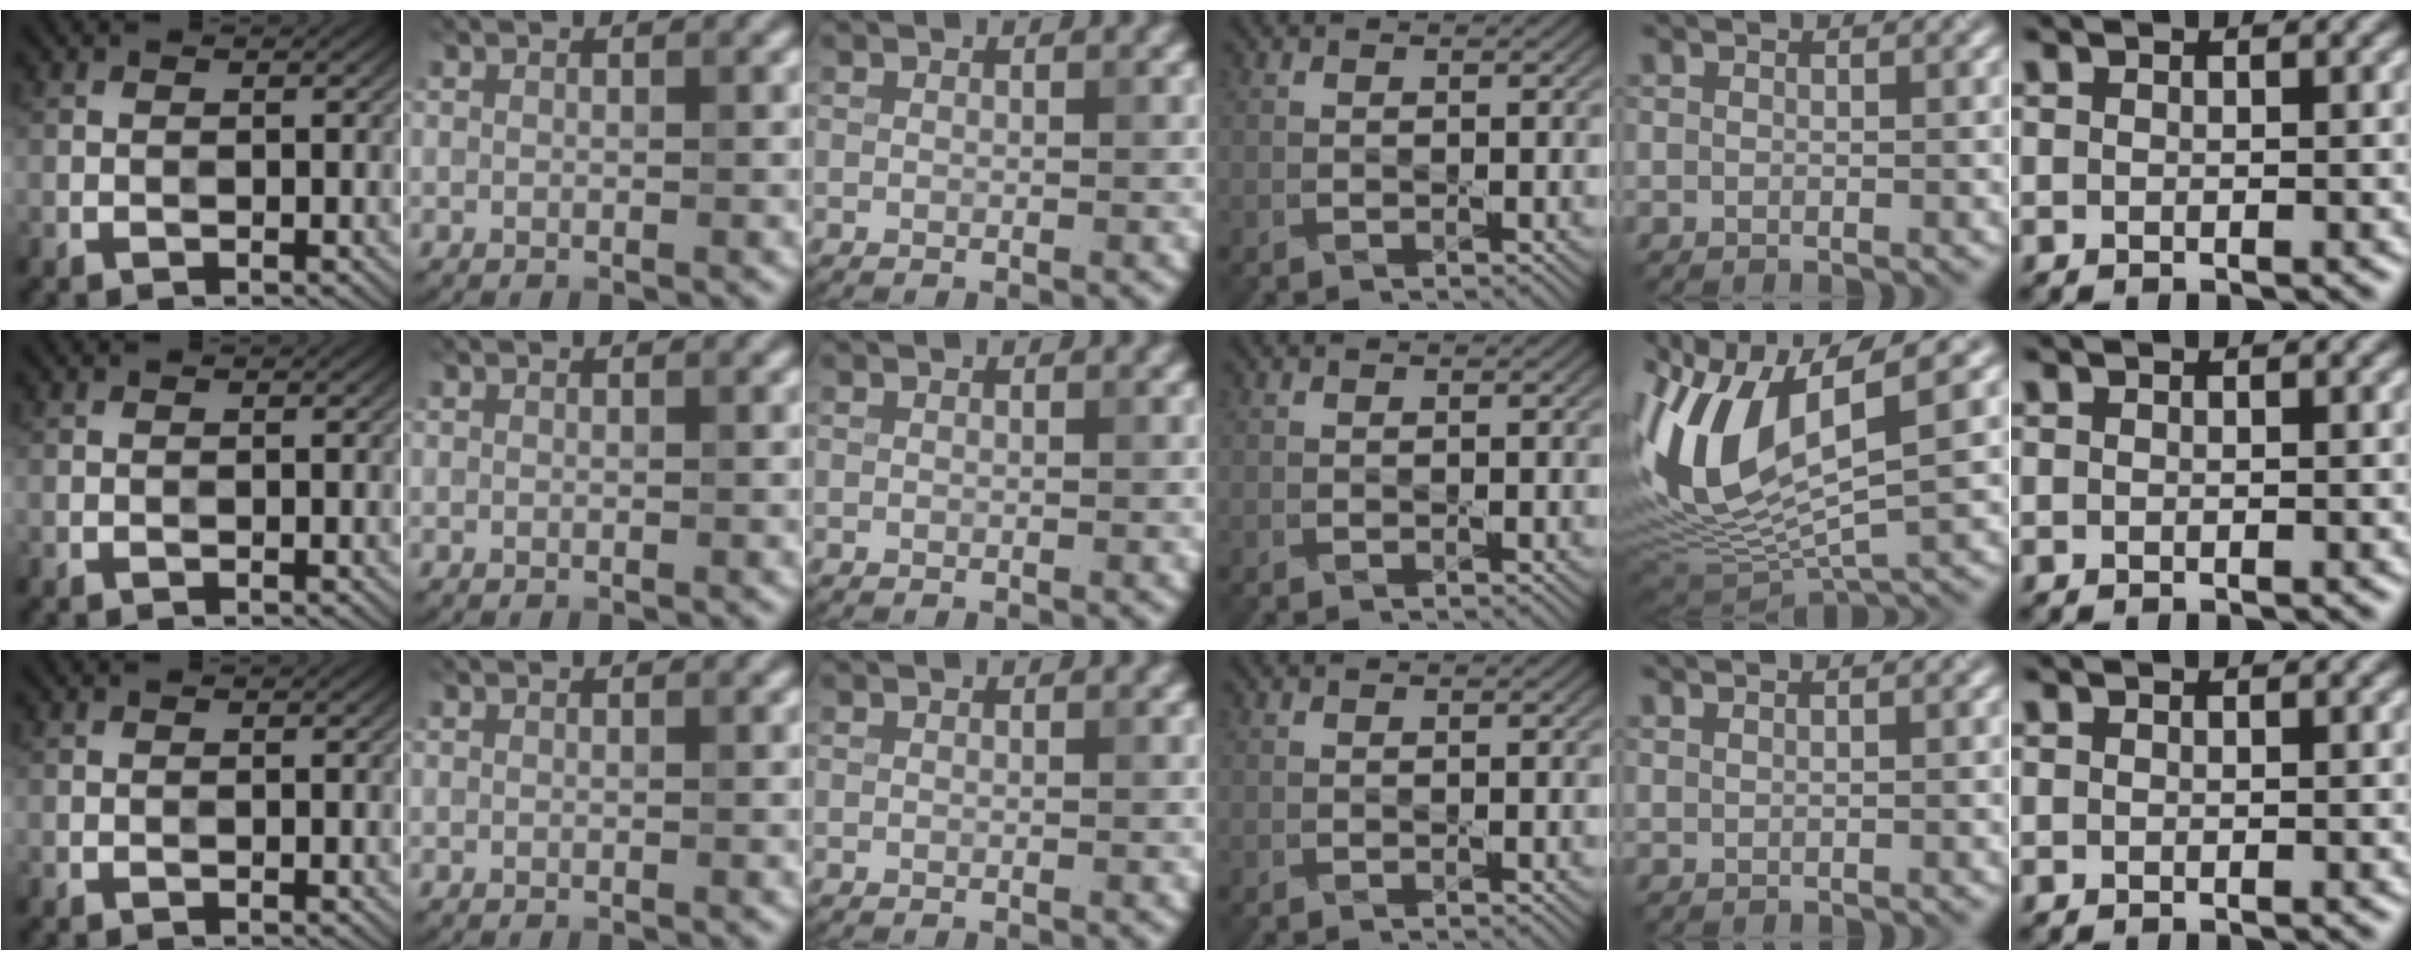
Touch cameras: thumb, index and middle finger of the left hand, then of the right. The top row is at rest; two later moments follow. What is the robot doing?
{"motion": "press", "object": "sticky note"}